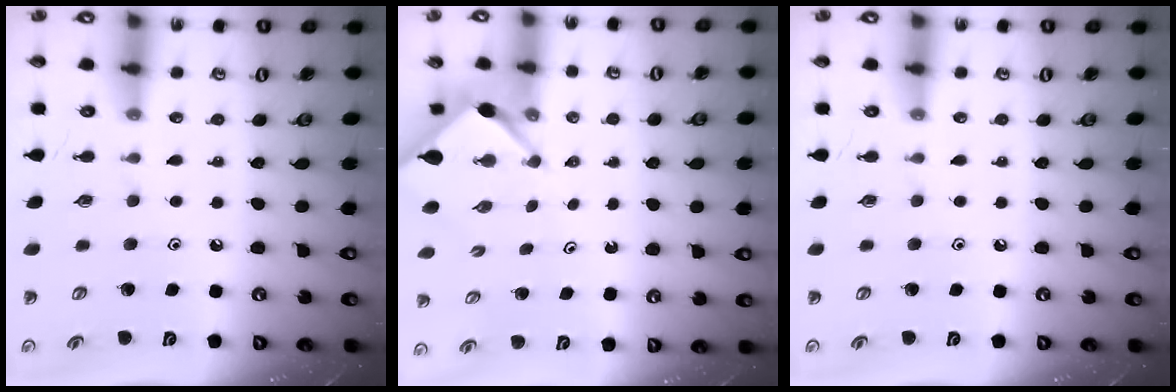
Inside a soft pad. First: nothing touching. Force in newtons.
{"total": 2.4, "press": 2.4, "slide": 0.1}
{"total": 0.0}